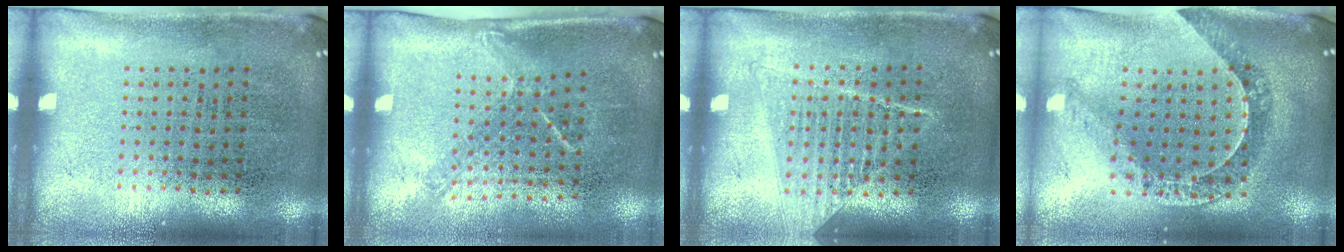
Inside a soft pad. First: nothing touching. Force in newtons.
{"total": 1.4, "press": 1.0, "slide": 1.0}
{"total": 1.1, "press": 1.0, "slide": 0.3}
{"total": 1.1, "press": 1.1, "slide": 0.3}